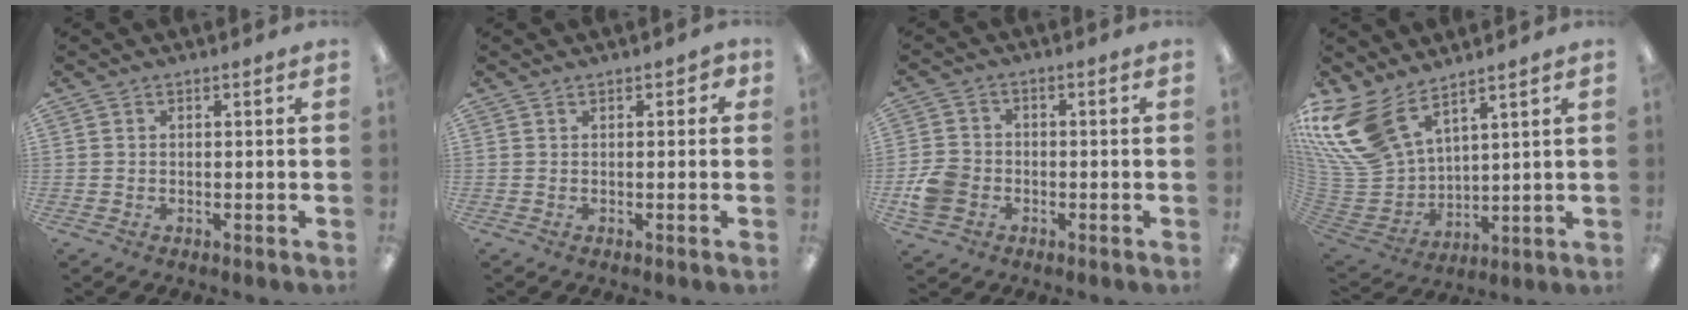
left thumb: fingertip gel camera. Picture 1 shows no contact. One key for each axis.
{"total": 1.6, "fx": 0.4, "fy": 1.1, "fz": 1.1, "tx": -0.012, "ty": 0.000, "tz": 0.006}
{"total": 6.9, "fx": -2.3, "fy": 5.6, "fz": 3.3, "tx": -0.067, "ty": 0.013, "tz": -0.041}
{"total": 17.1, "fx": 11.2, "fy": 9.2, "fz": 8.9, "tx": -0.239, "ty": -0.062, "tz": 0.212}